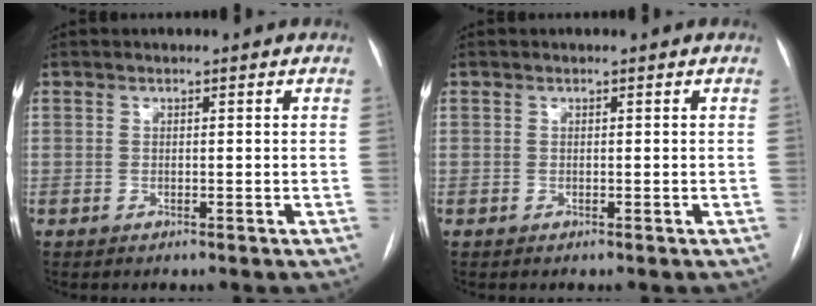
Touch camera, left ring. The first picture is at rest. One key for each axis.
{"total": 0.0}